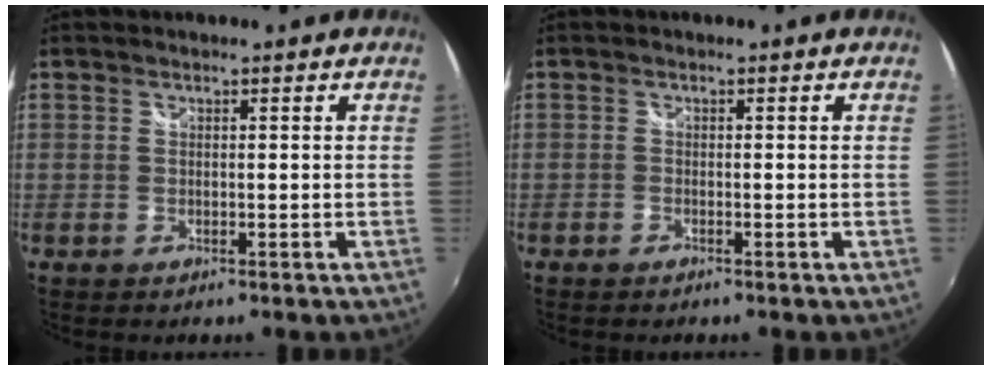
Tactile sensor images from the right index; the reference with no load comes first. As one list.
[{"total": 0.9, "force": [-0.8, 0.5, 0.2], "torque": [-0.006, -0.002, -0.017]}]